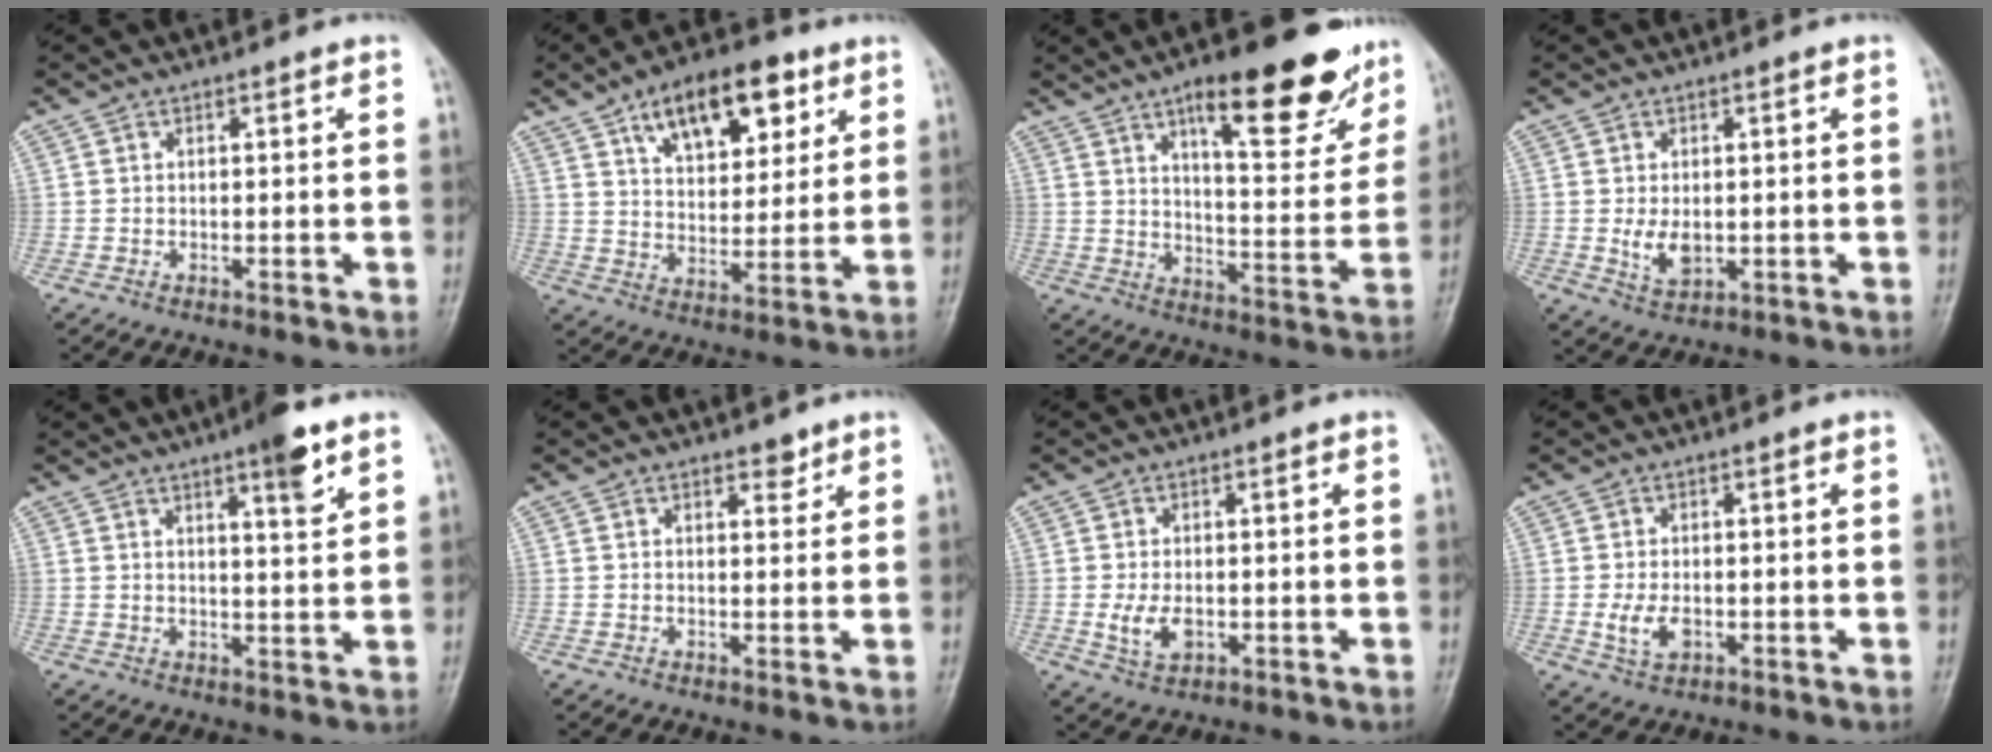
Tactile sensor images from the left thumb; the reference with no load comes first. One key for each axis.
{"total": 16.1, "fx": 8.2, "fy": 8.4, "fz": 11.1, "tx": -0.125, "ty": -0.026, "tz": 0.131}
{"total": 20.6, "fx": 12.5, "fy": 6.6, "fz": 15.1, "tx": -0.164, "ty": -0.057, "tz": 0.182}
{"total": 4.5, "fx": -0.1, "fy": 2.7, "fz": 3.6, "tx": -0.057, "ty": -0.011, "tz": 0.004}
{"total": 6.6, "fx": 4.0, "fy": 1.0, "fz": 5.1, "tx": -0.069, "ty": -0.023, "tz": 0.057}
{"total": 2.1, "fx": 1.6, "fy": 1.1, "fz": 0.9, "tx": 0.000, "ty": -0.010, "tz": 0.022}
{"total": 4.5, "fx": -0.7, "fy": 2.7, "fz": 3.5, "tx": -0.067, "ty": -0.007, "tz": -0.009}
{"total": 4.2, "fx": -0.9, "fy": 2.5, "fz": 3.3, "tx": -0.067, "ty": -0.005, "tz": -0.013}